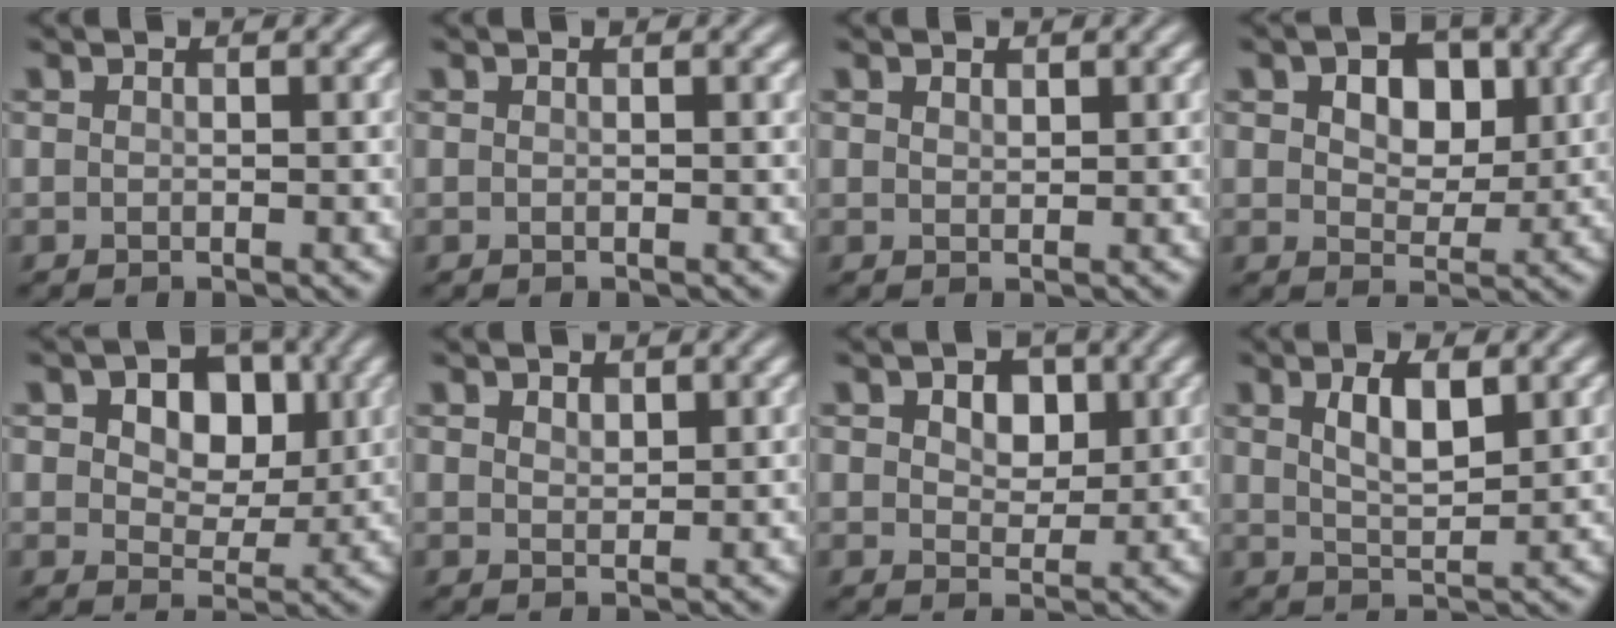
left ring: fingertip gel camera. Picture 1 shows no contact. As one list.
[{"total": 0.0}, {"total": 0.8, "force": [0.6, 0.4, 0.3], "torque": [-0.006, -0.001, 0.013]}, {"total": 6.1, "force": [2.0, 4.0, 4.2], "torque": [-0.061, 0.007, 0.014]}, {"total": 6.9, "force": [2.0, 4.6, 4.7], "torque": [-0.072, 0.007, 0.016]}, {"total": 1.2, "force": [0.9, 0.6, 0.4], "torque": [-0.009, 0.000, 0.017]}, {"total": 4.3, "force": [1.6, 2.8, 2.8], "torque": [-0.040, 0.008, 0.008]}, {"total": 3.6, "force": [1.5, 1.3, 3.0], "torque": [-0.060, 0.002, 0.030]}]